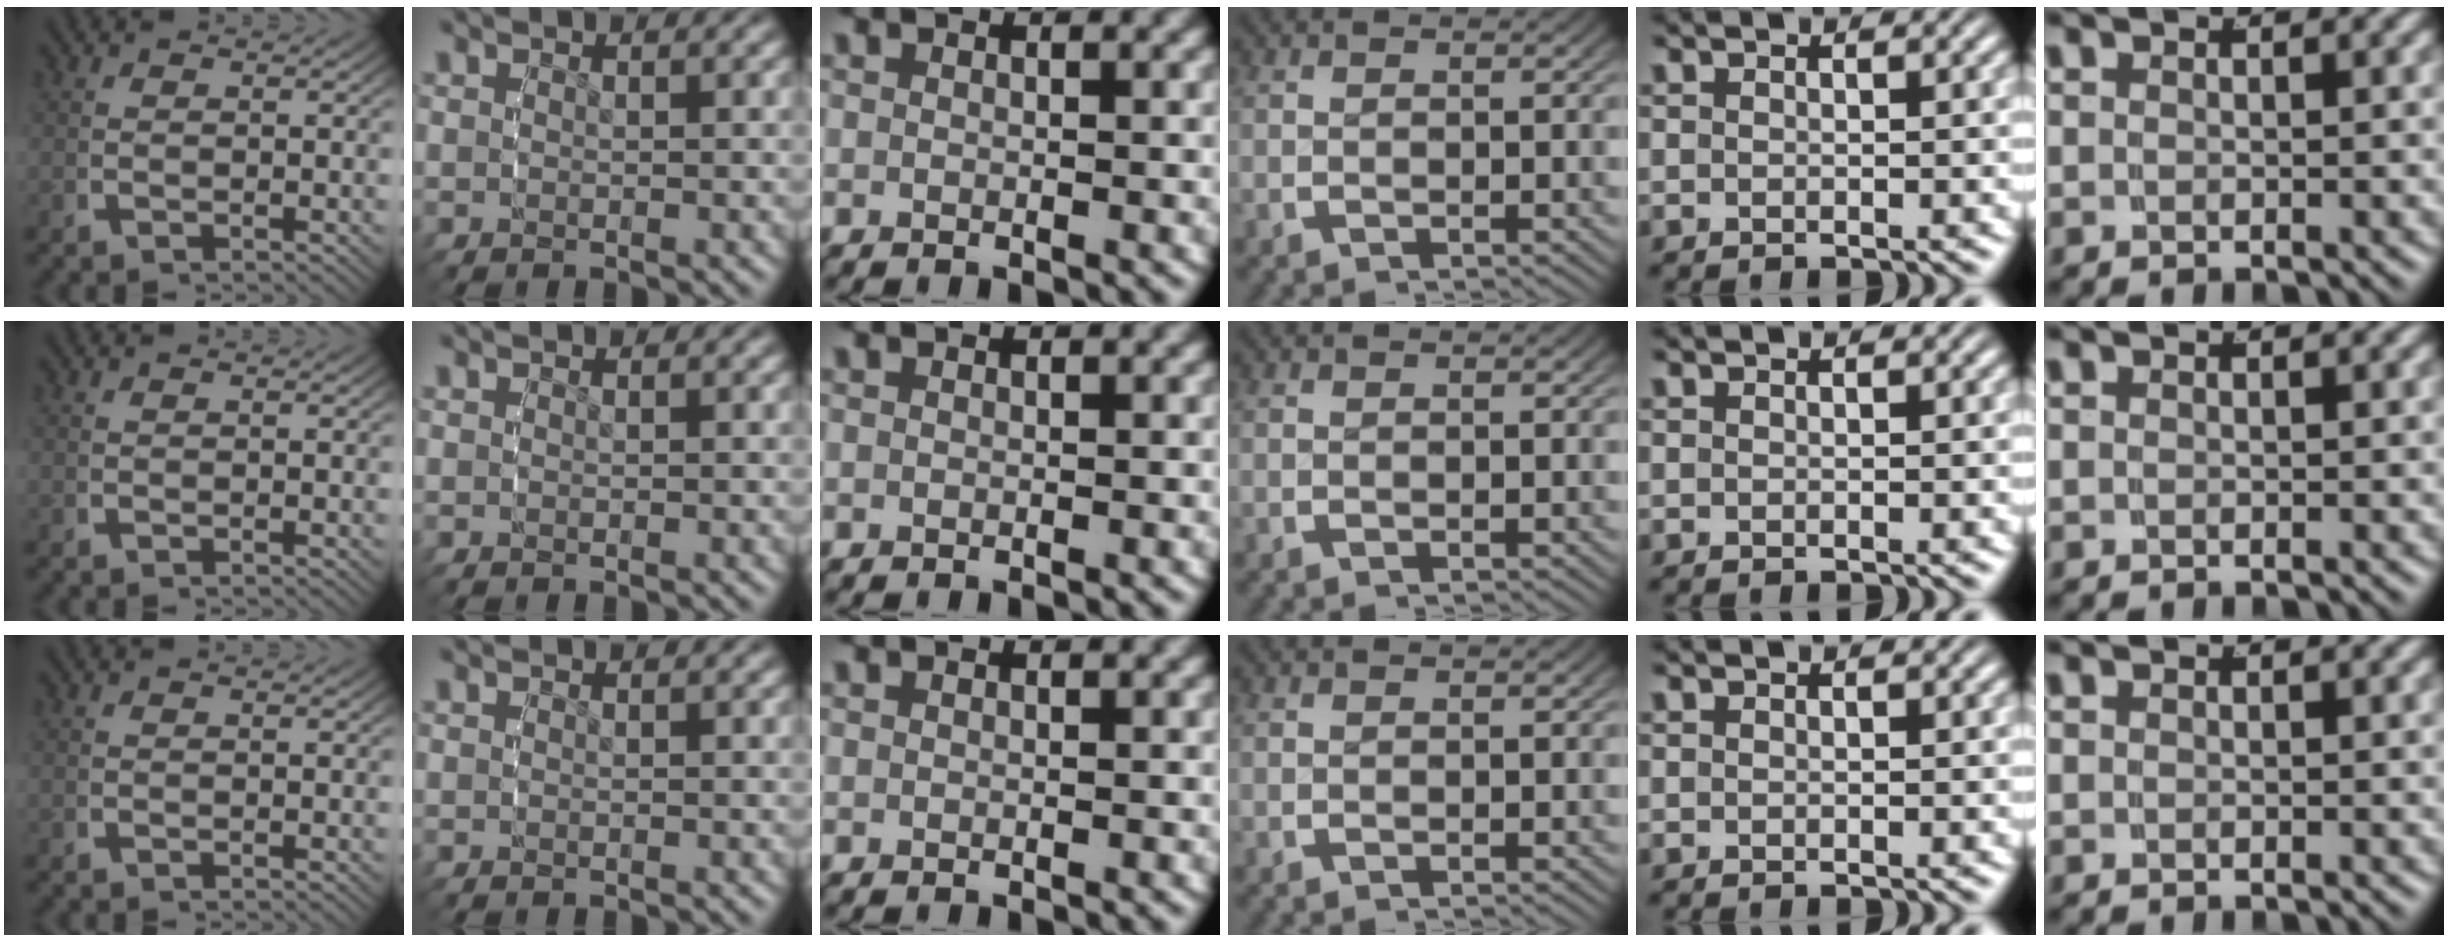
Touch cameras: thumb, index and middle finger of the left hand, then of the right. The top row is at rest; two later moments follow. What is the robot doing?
{"motion": "grasp_and_lifting", "object": "camera"}